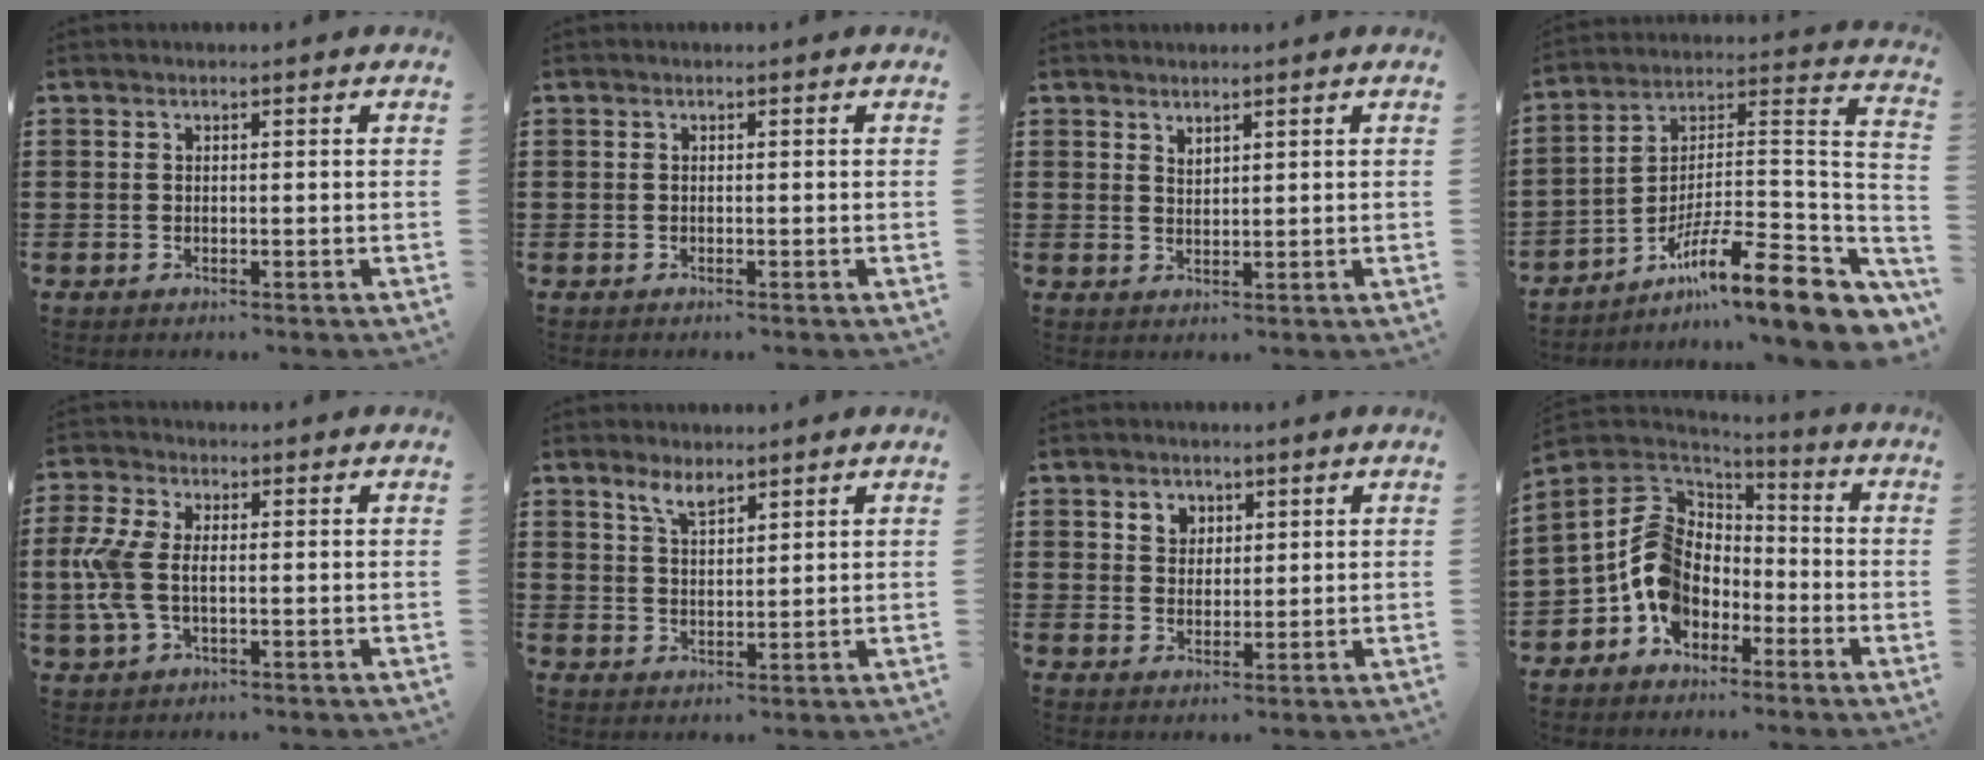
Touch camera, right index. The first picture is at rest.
{"total": 0.0}
{"total": 1.6, "force": [1.5, 0.5, 0.2], "torque": [-0.005, 0.002, 0.028]}
{"total": 13.1, "force": [-8.3, 2.7, 9.8], "torque": [-0.147, 0.001, -0.153]}
{"total": 6.8, "force": [-0.2, 3.5, 5.8], "torque": [-0.157, -0.007, -0.016]}
{"total": 3.8, "force": [2.9, 1.3, 2.0], "torque": [-0.046, 0.003, 0.054]}
{"total": 3.0, "force": [1.7, 2.4, 0.3], "torque": [-0.018, 0.010, 0.030]}
{"total": 10.8, "force": [-2.9, 8.4, 6.2], "torque": [-0.167, 0.011, -0.062]}